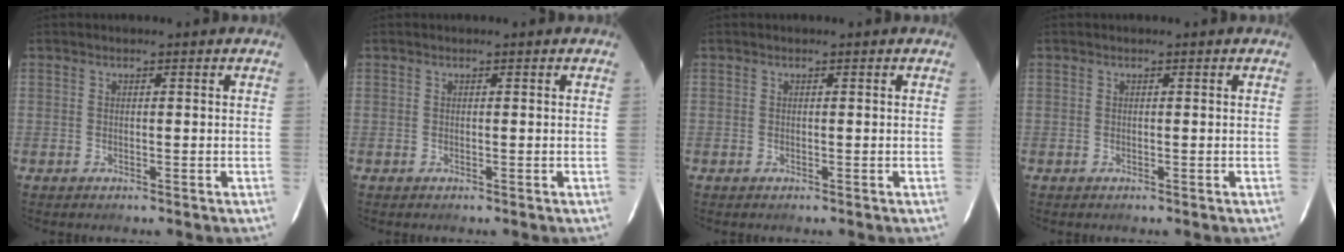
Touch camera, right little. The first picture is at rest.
{"total": 0.0}
{"total": 0.0}
{"total": 0.0}